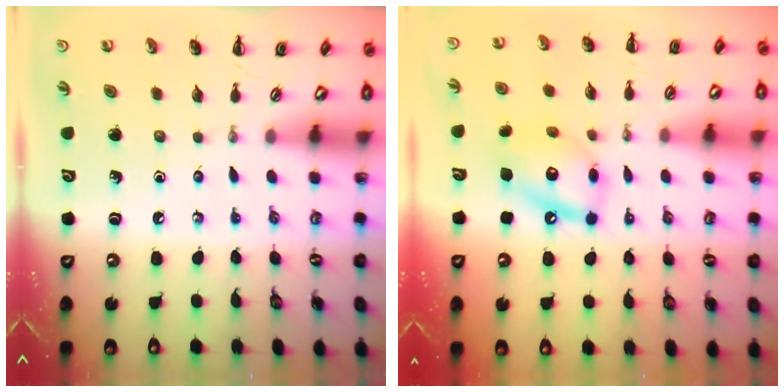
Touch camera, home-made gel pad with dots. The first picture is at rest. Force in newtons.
{"total": 13.2, "press": 13.1, "slide": 1.6}